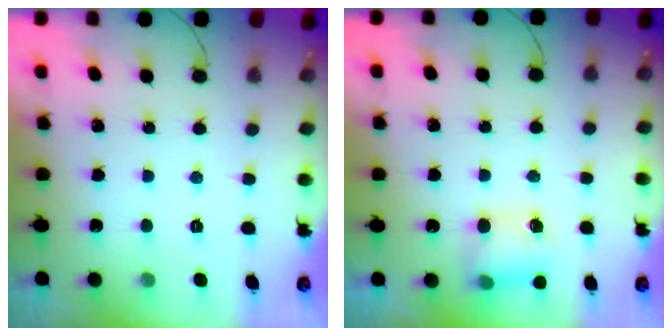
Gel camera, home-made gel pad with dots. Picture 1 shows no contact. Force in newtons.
{"total": 6.2, "press": 6.2, "slide": 0.4}